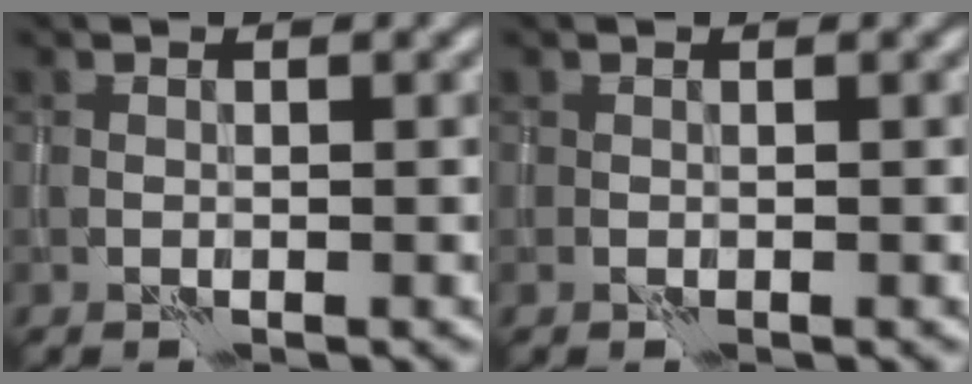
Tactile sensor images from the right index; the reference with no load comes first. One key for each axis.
{"total": 0.0}